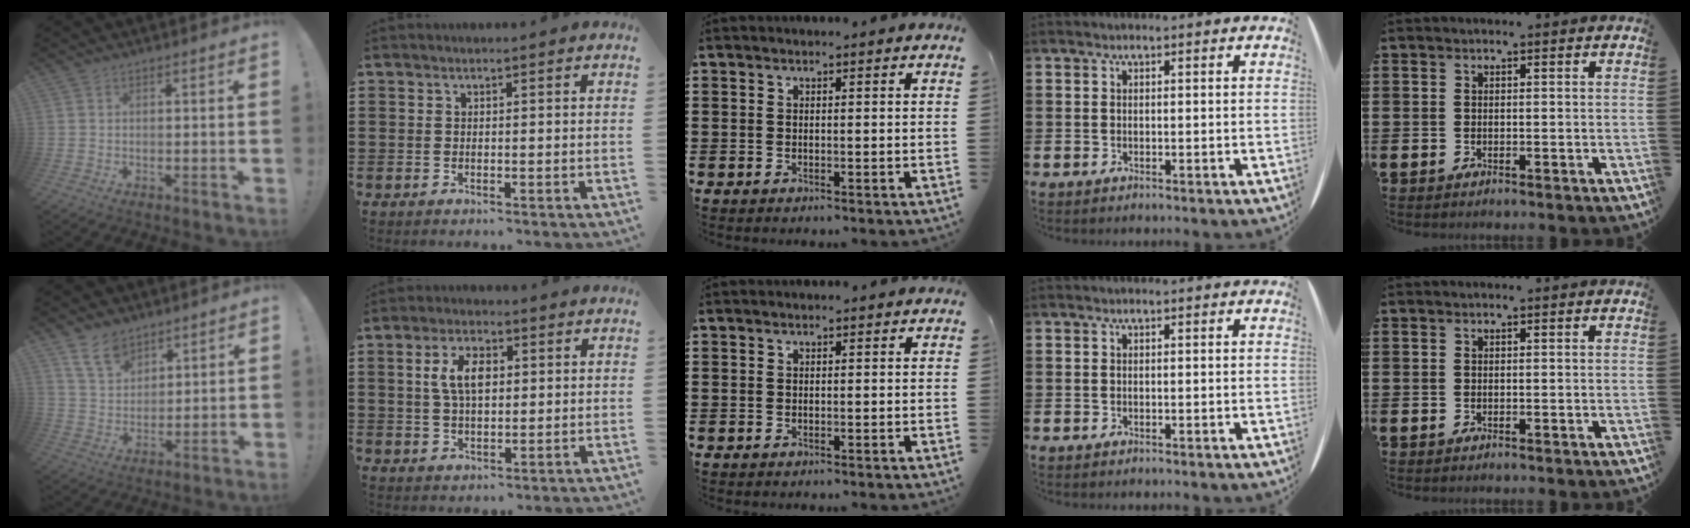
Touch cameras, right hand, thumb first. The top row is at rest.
{"thumb": {"total": 9.1, "force": [6.9, 5.0, 3.3], "torque": [-0.065, -0.037, 0.134]}, "index": {"total": 6.0, "force": [1.3, 3.1, 4.9], "torque": [-0.106, 0.015, 0.020]}}